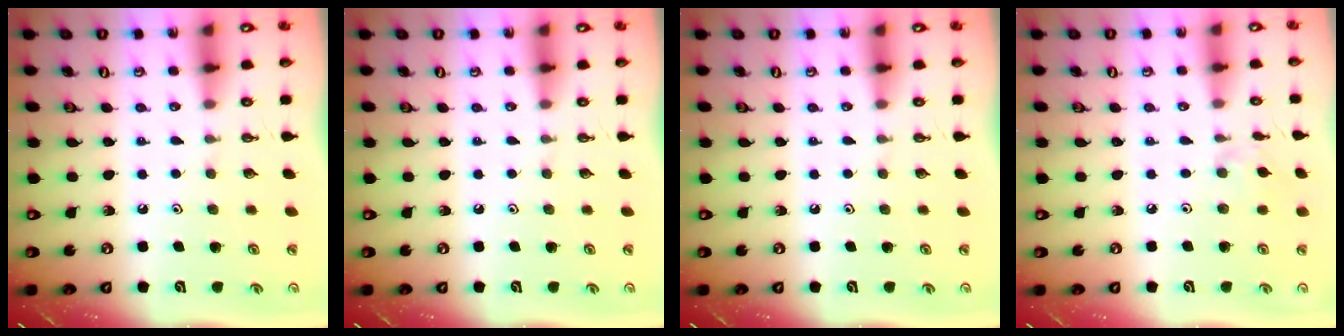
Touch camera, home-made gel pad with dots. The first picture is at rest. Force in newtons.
{"total": 0.0}
{"total": 0.0}
{"total": 2.6, "press": 2.6, "slide": 0.4}